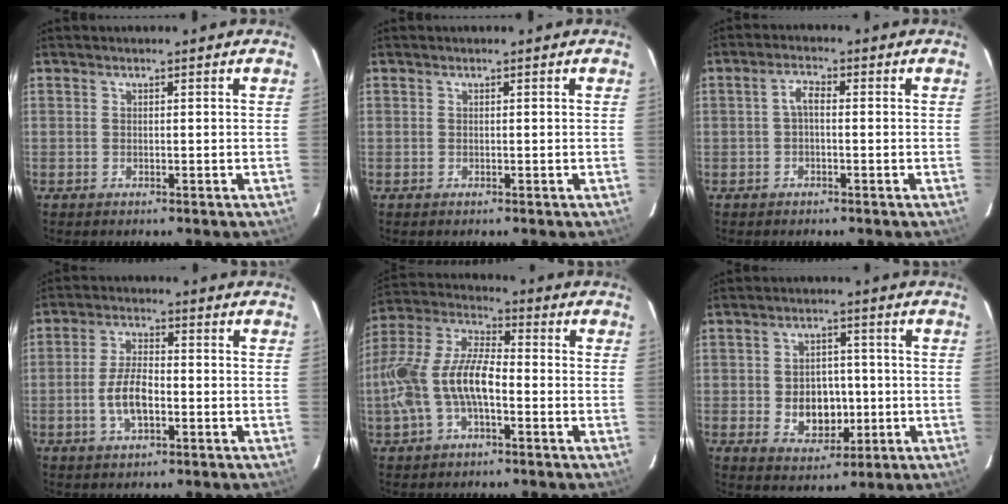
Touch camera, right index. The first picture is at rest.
{"total": 0.0}
{"total": 2.2, "force": [-0.3, 1.0, 2.0], "torque": [-0.042, 0.009, -0.006]}
{"total": 6.8, "force": [-2.0, 2.8, 5.8], "torque": [-0.118, 0.001, -0.037]}
{"total": 14.9, "force": [-3.7, 6.6, 12.9], "torque": [-0.269, 0.008, -0.072]}
{"total": 8.2, "force": [-1.2, 6.3, 5.1], "torque": [-0.101, 0.004, -0.004]}